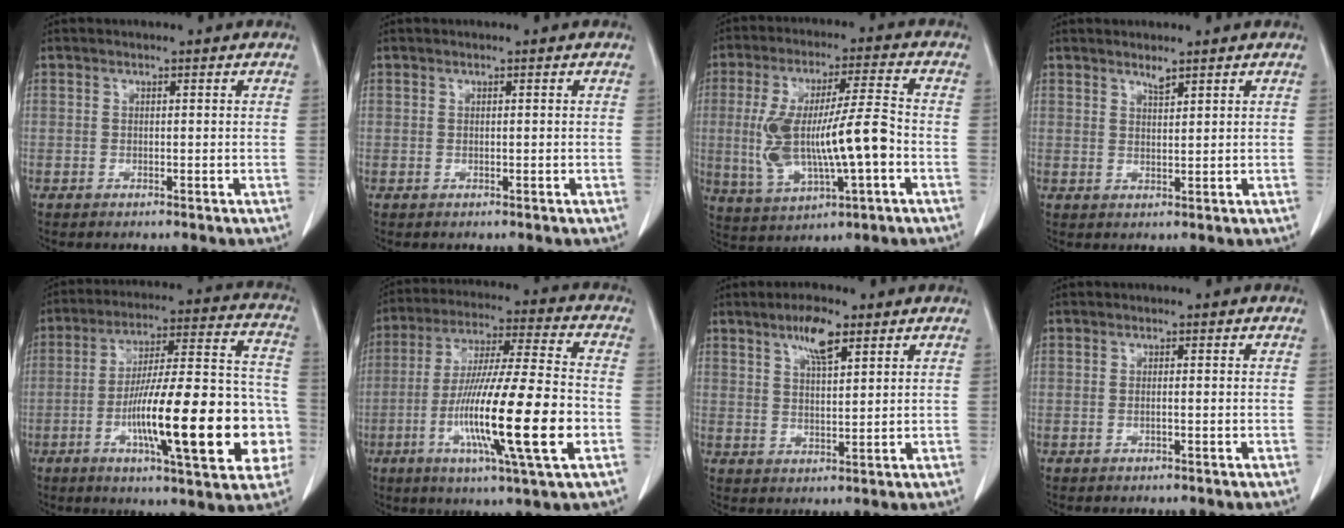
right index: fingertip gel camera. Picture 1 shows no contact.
{"total": 0.0}
{"total": 15.3, "force": [-2.2, 3.4, 14.7], "torque": [-0.292, 0.014, -0.025]}
{"total": 2.0, "force": [1.6, 0.5, 1.0], "torque": [-0.021, -0.003, 0.034]}
{"total": 24.0, "force": [-6.4, 4.4, 22.8], "torque": [-0.305, 0.019, -0.090]}
{"total": 20.4, "force": [-5.5, 1.0, 19.7], "torque": [-0.356, -0.023, -0.097]}
{"total": 6.3, "force": [3.7, 1.8, 4.7], "torque": [-0.090, 0.002, 0.067]}
{"total": 0.9, "force": [-0.2, 0.3, 0.8], "torque": [-0.022, 0.002, -0.001]}